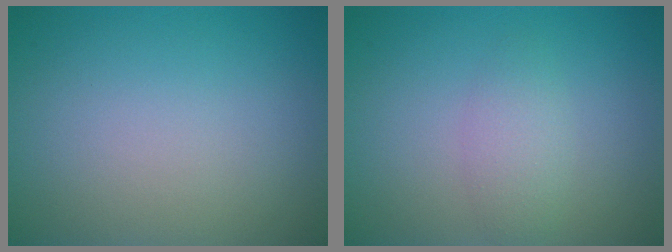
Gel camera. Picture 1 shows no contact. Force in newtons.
{"total": 1.9, "press": 1.9, "slide": 0.0}